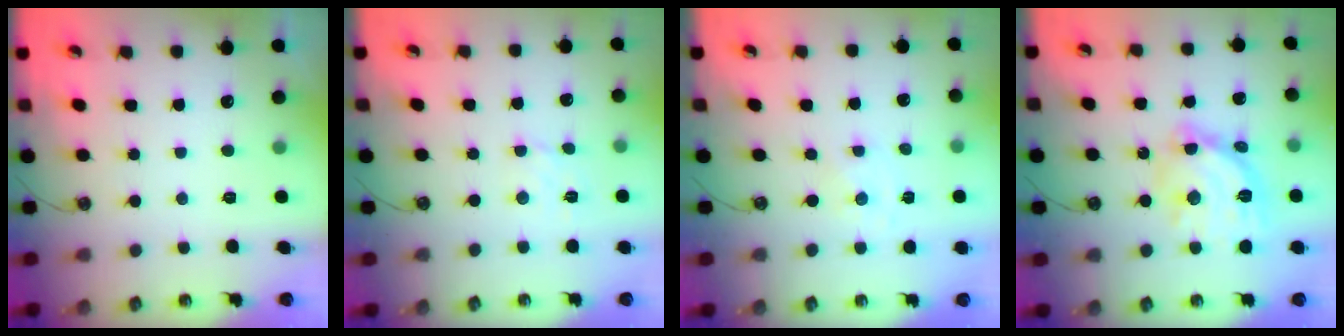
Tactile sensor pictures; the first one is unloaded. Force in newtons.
{"total": 2.8, "press": 2.7, "slide": 0.6}
{"total": 0.0}
{"total": 17.2, "press": 17.2, "slide": 1.4}